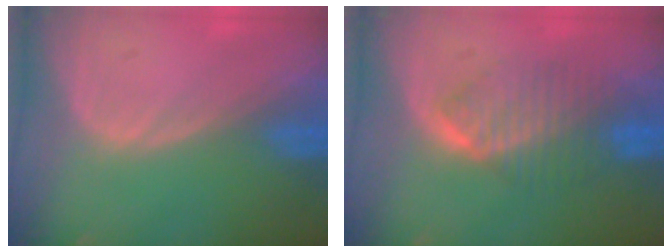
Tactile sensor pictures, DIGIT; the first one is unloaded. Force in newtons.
{"total": 6.7, "press": 6.7, "slide": 0.3}